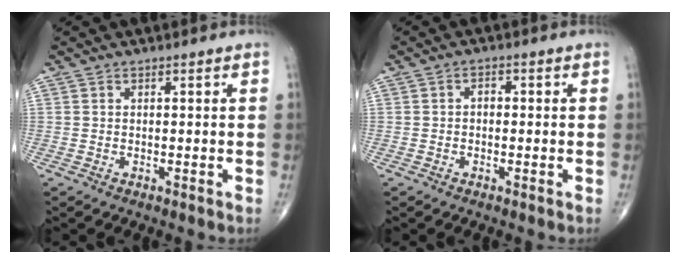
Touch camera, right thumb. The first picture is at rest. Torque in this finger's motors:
{"motor_torque": [-0.23, -0.13, 0.16, 0.08, 0.04]}